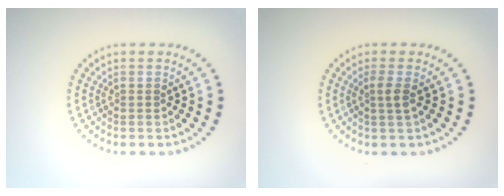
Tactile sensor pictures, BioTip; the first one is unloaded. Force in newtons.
{"total": 1.4, "press": 1.1, "slide": 0.9}